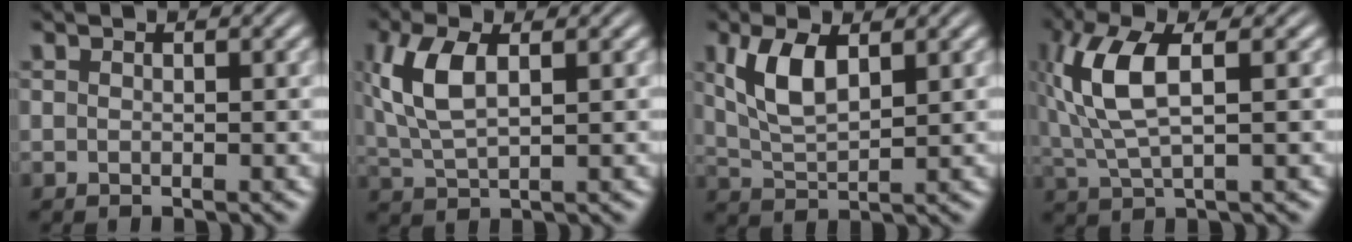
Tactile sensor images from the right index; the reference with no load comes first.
{"total": 4.7, "force": [1.3, 2.3, 3.9], "torque": [-0.094, -0.008, 0.034]}
{"total": 4.6, "force": [1.4, 2.5, 3.6], "torque": [-0.087, -0.012, 0.035]}
{"total": 6.1, "force": [1.3, 2.6, 5.4], "torque": [-0.129, -0.009, 0.034]}